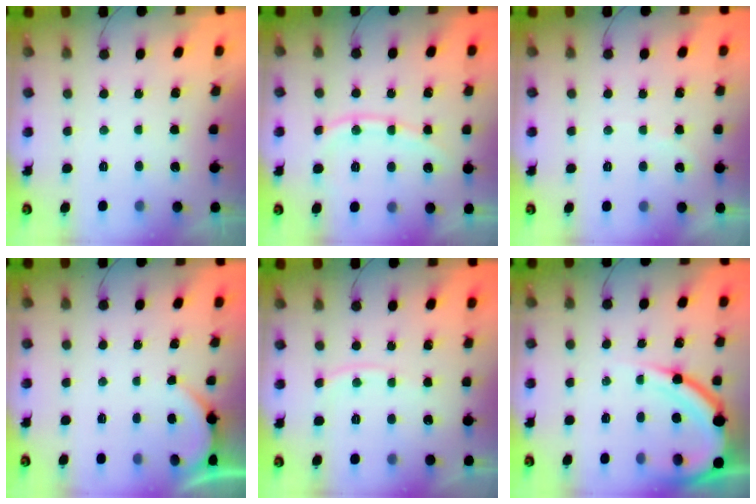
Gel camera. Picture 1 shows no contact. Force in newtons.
{"total": 10.8, "press": 10.7, "slide": 1.3}
{"total": 2.8, "press": 2.8, "slide": 0.5}
{"total": 1.9, "press": 1.9, "slide": 0.2}
{"total": 4.7, "press": 4.7, "slide": 0.8}
{"total": 13.0, "press": 13.0, "slide": 1.0}